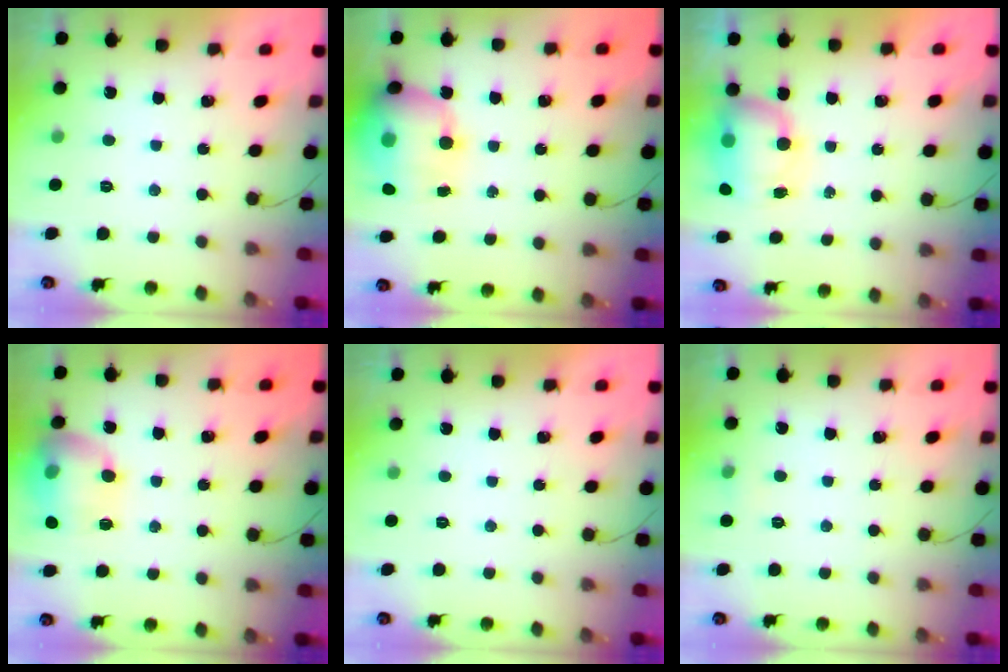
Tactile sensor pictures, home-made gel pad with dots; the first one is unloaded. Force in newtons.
{"total": 18.8, "press": 18.3, "slide": 4.3}
{"total": 8.7, "press": 8.6, "slide": 1.6}
{"total": 16.7, "press": 16.6, "slide": 1.4}
{"total": 0.0}
{"total": 8.0, "press": 4.1, "slide": 6.9}